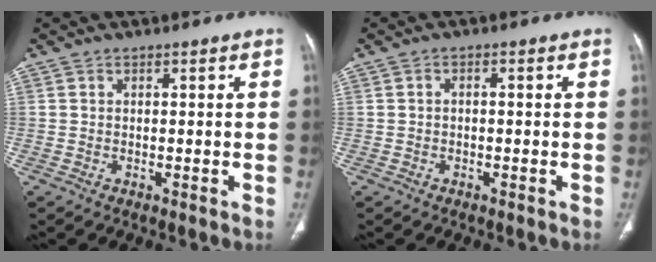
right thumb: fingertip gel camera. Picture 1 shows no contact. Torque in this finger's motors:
{"motor_torque": [-0.11, -0.15, -0.25, -0.01, 0.04]}